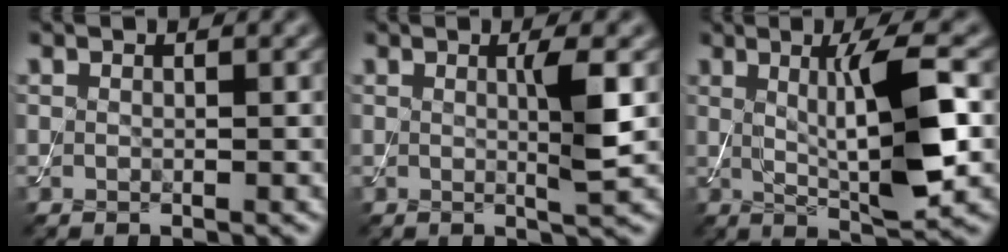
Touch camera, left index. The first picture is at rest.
{"total": 3.1, "force": [0.3, 0.3, 3.0], "torque": [-0.050, -0.005, 0.002]}
{"total": 7.3, "force": [0.5, 1.3, 7.2], "torque": [-0.115, -0.001, 0.015]}